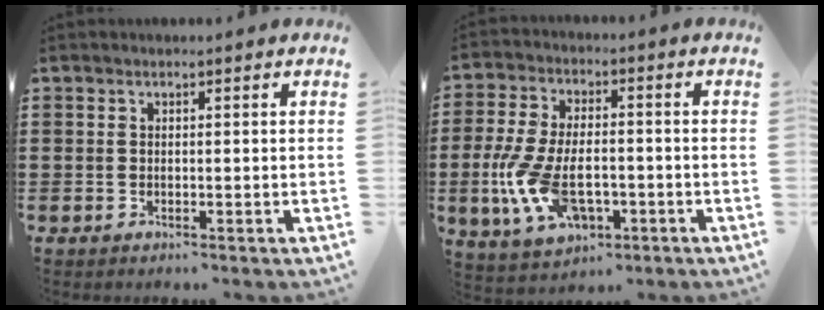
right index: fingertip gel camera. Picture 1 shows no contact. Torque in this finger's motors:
{"motor_torque": [2.14, 0.00, 1.05, 0.21]}